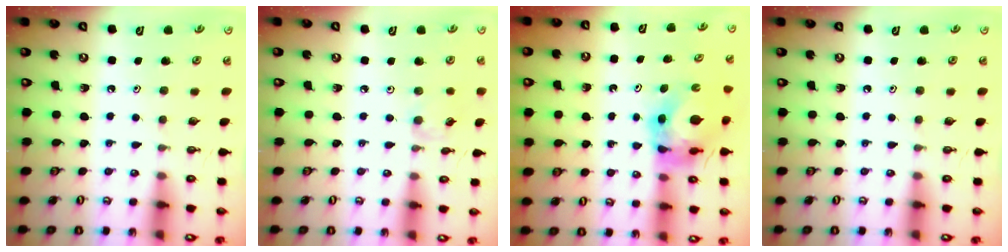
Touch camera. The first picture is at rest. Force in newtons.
{"total": 4.0, "press": 3.9, "slide": 0.6}
{"total": 6.8, "press": 6.8, "slide": 0.5}
{"total": 0.0}